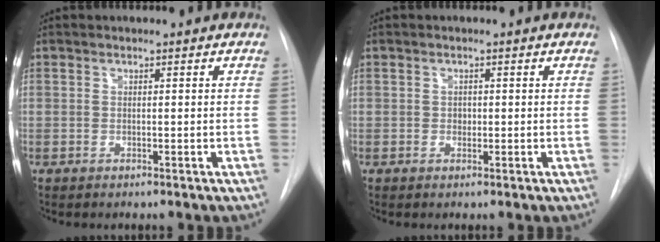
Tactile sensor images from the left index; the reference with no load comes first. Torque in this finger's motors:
{"motor_torque": [0.02, 0.01, 0.00, 0.00]}